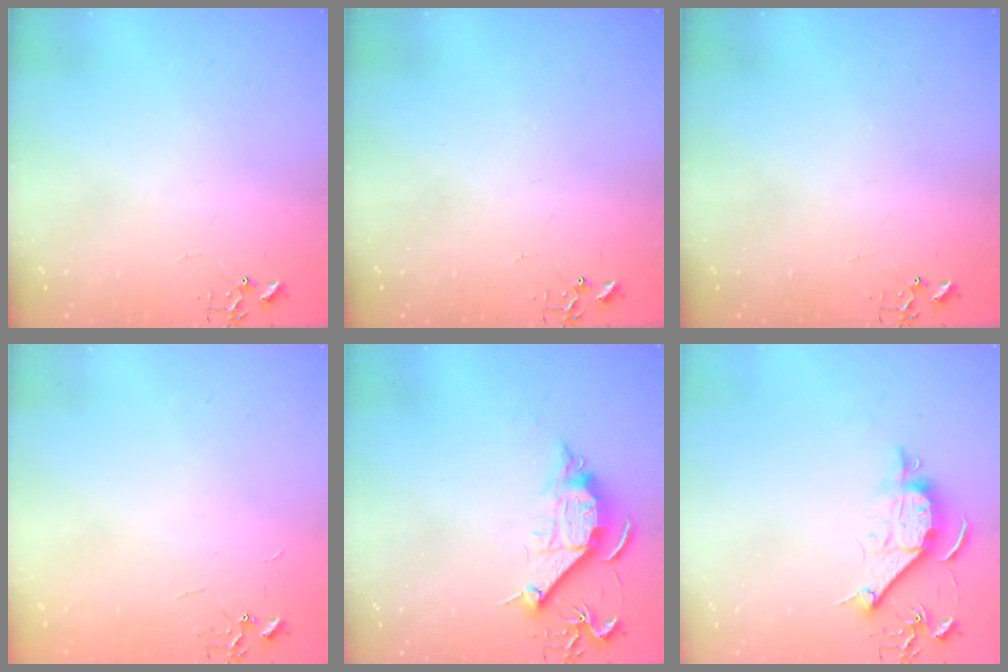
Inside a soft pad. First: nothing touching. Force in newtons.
{"total": 0.0}
{"total": 0.0}
{"total": 1.8, "press": 1.8, "slide": 0.2}
{"total": 10.1, "press": 10.0, "slide": 0.8}
{"total": 9.5, "press": 9.5, "slide": 0.9}